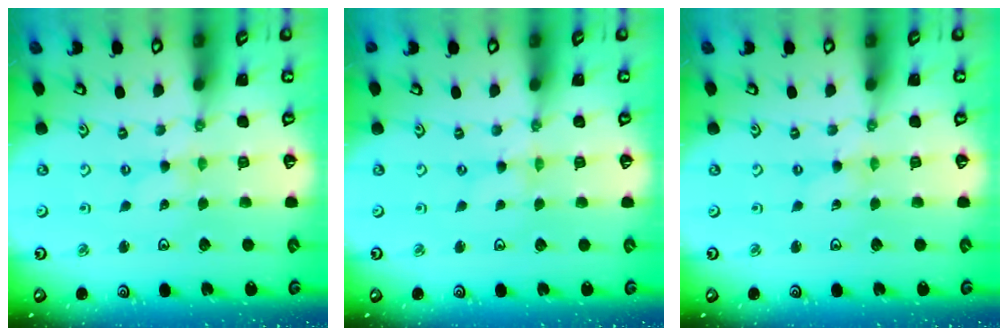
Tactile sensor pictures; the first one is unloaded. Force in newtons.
{"total": 0.0}
{"total": 0.0}